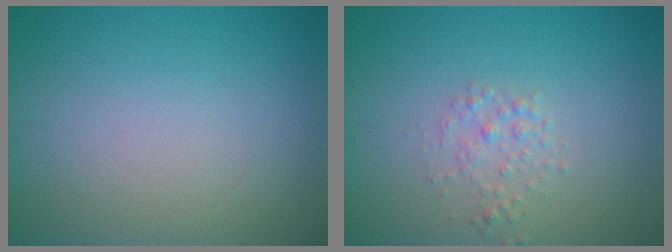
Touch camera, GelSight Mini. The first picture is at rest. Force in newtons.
{"total": 1.5, "press": 1.5, "slide": 0.0}